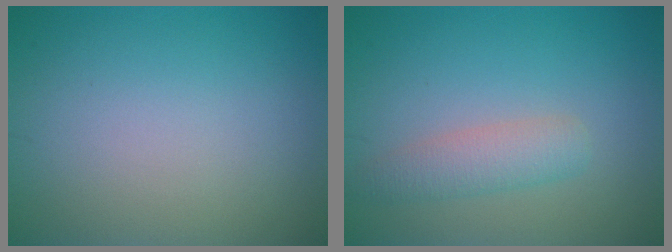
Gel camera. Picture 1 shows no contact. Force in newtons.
{"total": 2.6, "press": 2.6, "slide": 0.2}